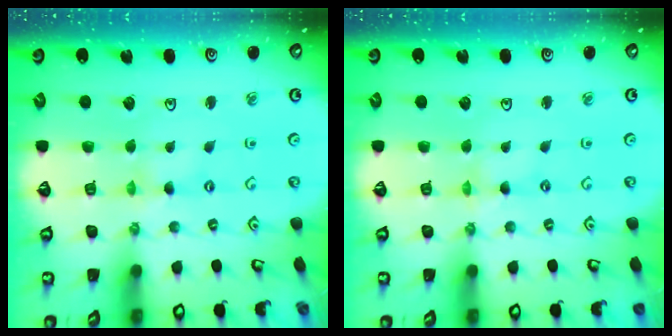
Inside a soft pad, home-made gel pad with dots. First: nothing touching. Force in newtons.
{"total": 0.0}